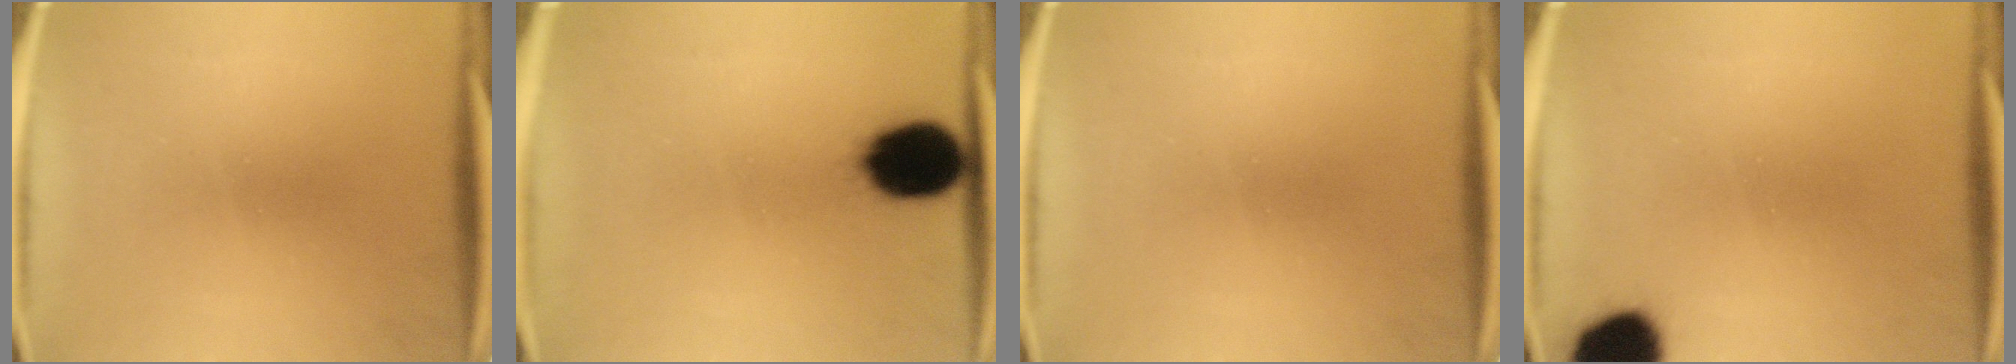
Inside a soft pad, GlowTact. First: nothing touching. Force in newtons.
{"total": 13.0}
{"total": 0.0}
{"total": 11.6}